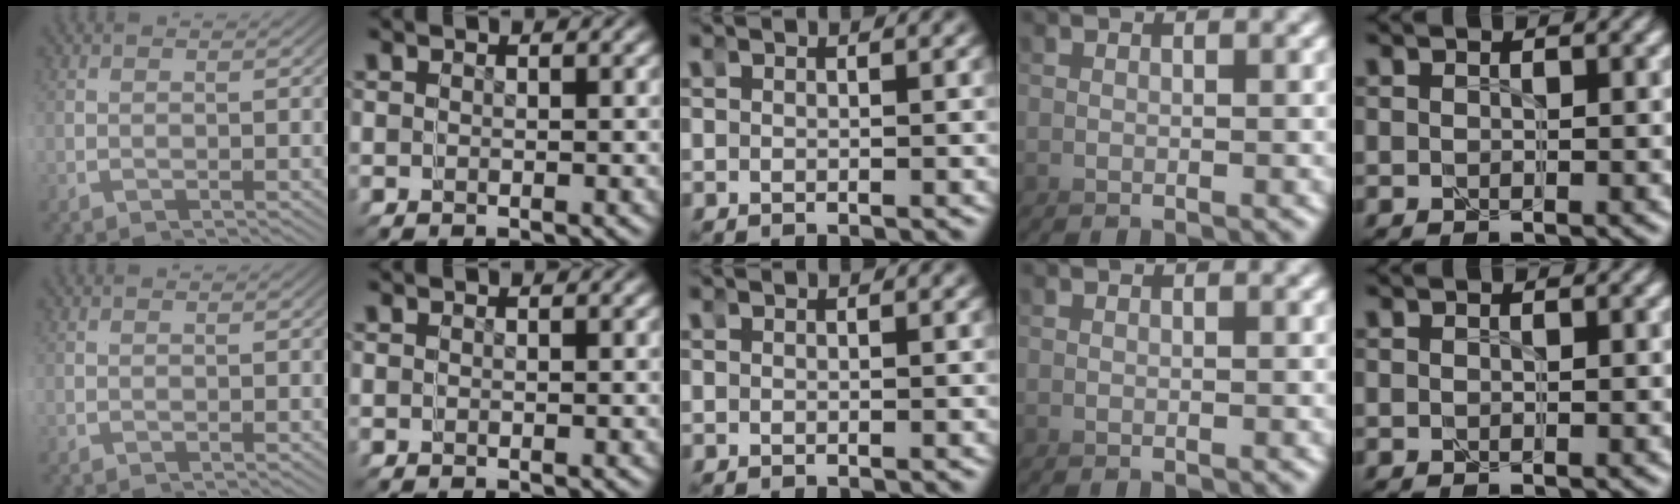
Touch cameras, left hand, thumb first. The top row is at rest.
{}